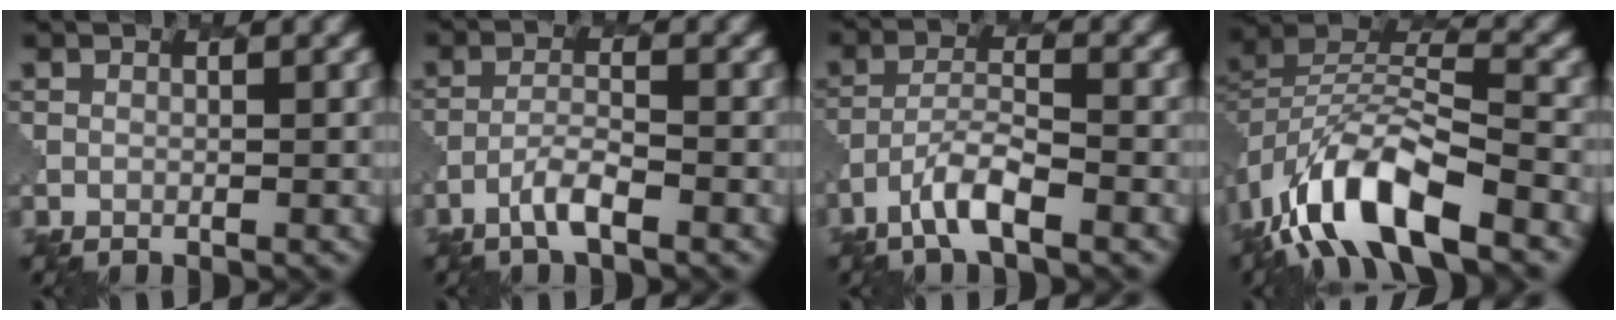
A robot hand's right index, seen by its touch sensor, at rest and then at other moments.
{"total": 2.7, "force": [-1.8, 0.5, 1.9], "torque": [-0.042, 0.003, -0.042]}
{"total": 4.2, "force": [-2.8, 1.1, 2.9], "torque": [-0.057, 0.000, -0.060]}
{"total": 11.0, "force": [-6.5, 4.4, 7.6], "torque": [-0.137, 0.002, -0.131]}